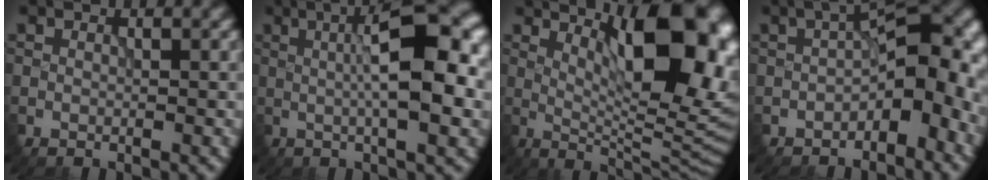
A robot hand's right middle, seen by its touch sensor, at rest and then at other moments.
{"total": 9.9, "force": [1.1, 2.6, 9.5], "torque": [-0.127, 0.013, 0.011]}
{"total": 13.2, "force": [4.5, 4.4, 11.7], "torque": [-0.146, -0.005, 0.072]}
{"total": 9.2, "force": [-1.9, 4.8, 7.6], "torque": [-0.082, 0.016, -0.044]}